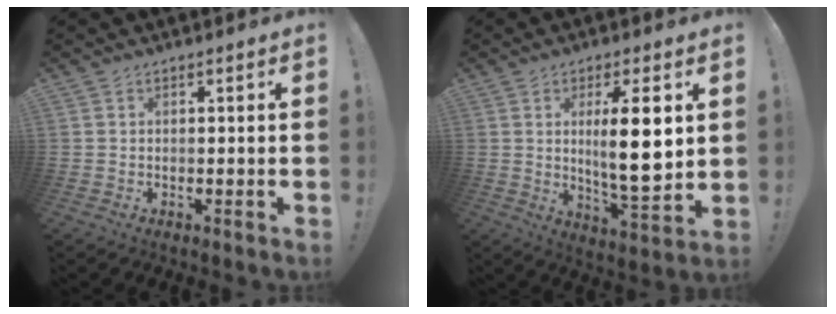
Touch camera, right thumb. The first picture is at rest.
{"total": 13.9, "force": [2.5, 3.1, 13.3], "torque": [-0.219, -0.021, 0.029]}